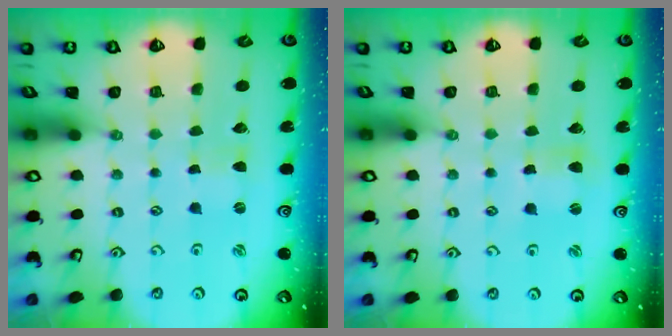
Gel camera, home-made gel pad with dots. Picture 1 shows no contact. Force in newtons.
{"total": 2.3, "press": 2.3, "slide": 0.3}